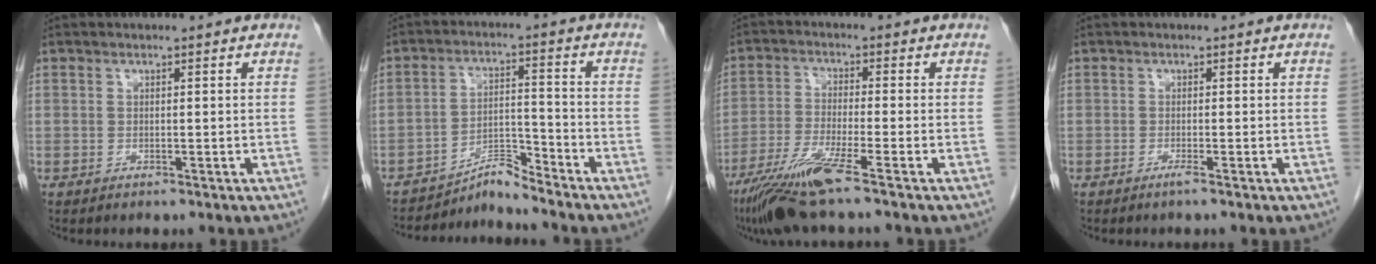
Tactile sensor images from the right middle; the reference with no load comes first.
{"total": 4.6, "force": [-4.6, -0.7, 0.1], "torque": [0.001, 0.002, -0.077]}
{"total": 9.1, "force": [-5.9, -0.5, 6.9], "torque": [-0.137, -0.030, -0.112]}
{"total": 0.9, "force": [-0.6, -0.2, 0.6], "torque": [-0.010, 0.000, -0.011]}